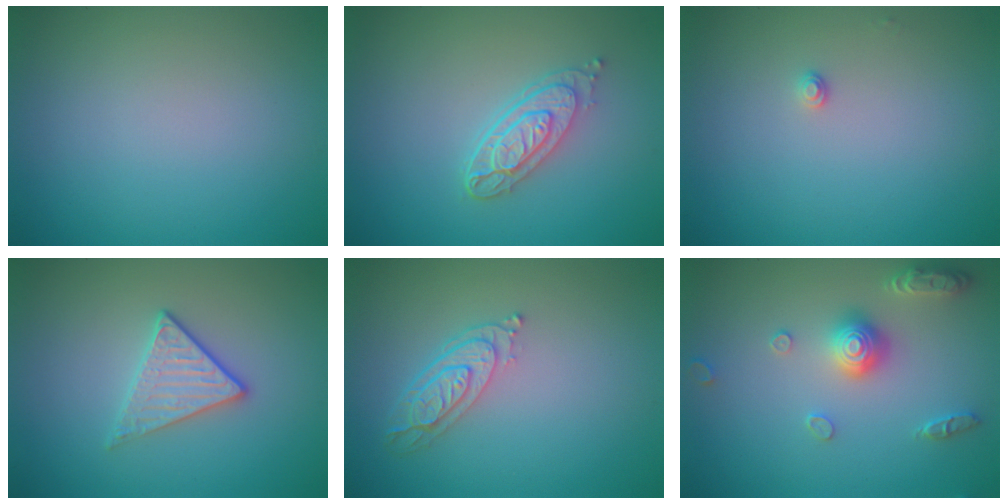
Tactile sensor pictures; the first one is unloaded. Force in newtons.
{"total": 3.8, "press": 3.0, "slide": 2.3}
{"total": 0.8, "press": 0.8, "slide": 0.0}
{"total": 2.3, "press": 2.0, "slide": 1.0}
{"total": 3.6, "press": 3.1, "slide": 1.8}
{"total": 3.2, "press": 3.2, "slide": 0.4}